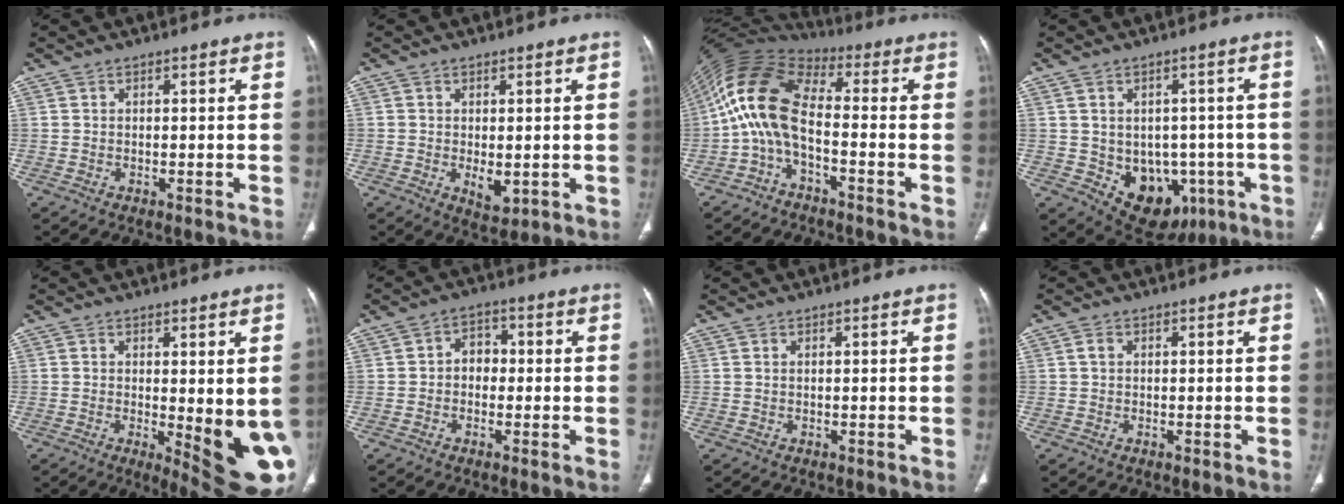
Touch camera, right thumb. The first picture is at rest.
{"total": 4.2, "force": [-0.6, 2.4, 3.5], "torque": [-0.045, -0.010, 0.000]}
{"total": 12.4, "force": [-2.5, 6.0, 10.6], "torque": [-0.207, 0.058, -0.063]}
{"total": 13.5, "force": [-3.6, 10.2, 8.2], "torque": [-0.072, 0.016, -0.024]}
{"total": 11.5, "force": [-1.6, 3.4, 10.9], "torque": [-0.132, -0.026, -0.010]}
{"total": 4.2, "force": [-0.4, 3.4, 2.5], "torque": [-0.016, 0.017, -0.017]}
{"total": 0.0}
{"total": 1.1, "force": [0.2, 0.9, 0.6], "torque": [-0.009, 0.001, 0.002]}